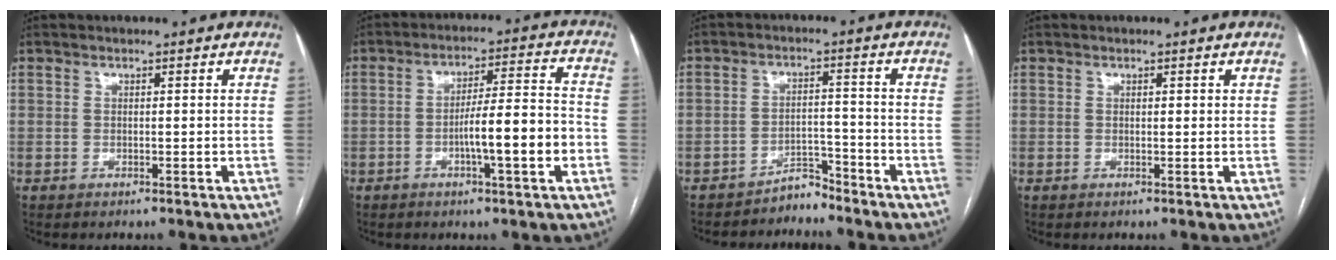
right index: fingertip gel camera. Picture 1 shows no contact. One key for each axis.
{"total": 9.9, "fx": -3.0, "fy": 0.5, "fz": 9.4, "tx": -0.152, "ty": 0.011, "tz": -0.047}
{"total": 3.4, "fx": -3.2, "fy": 0.9, "fz": 0.0, "tx": 0.006, "ty": -0.001, "tz": -0.054}
{"total": 0.6, "fx": 0.4, "fy": 0.1, "fz": 0.4, "tx": -0.009, "ty": -0.001, "tz": 0.004}